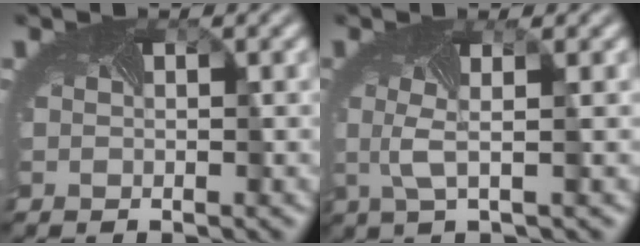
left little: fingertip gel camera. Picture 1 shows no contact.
{"total": 1.8, "force": [0.0, -0.2, 1.8], "torque": [-0.045, 0.001, -0.001]}